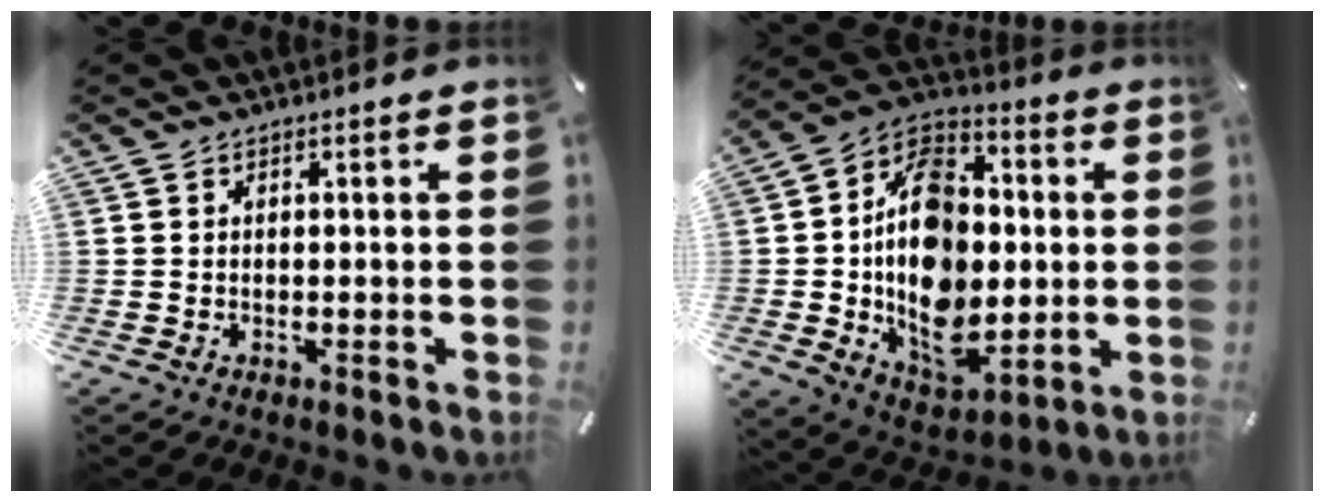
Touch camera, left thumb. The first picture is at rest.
{"total": 20.6, "force": [-1.2, 15.3, 13.8], "torque": [-0.232, -0.004, -0.019]}